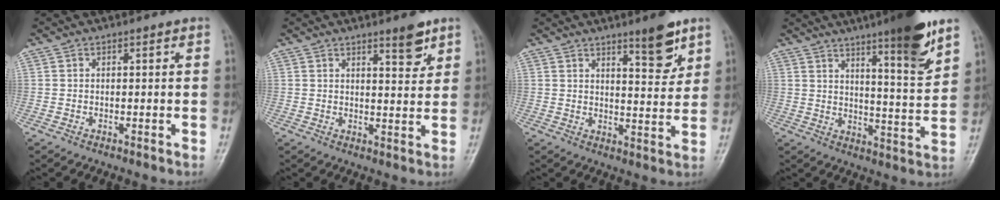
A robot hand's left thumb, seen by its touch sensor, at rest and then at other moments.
{"total": 5.0, "force": [3.4, 1.4, 3.5], "torque": [-0.037, -0.024, 0.048]}
{"total": 7.5, "force": [5.0, 1.9, 5.3], "torque": [-0.061, -0.037, 0.072]}
{"total": 13.4, "force": [8.7, 1.5, 10.1], "torque": [-0.134, -0.055, 0.130]}